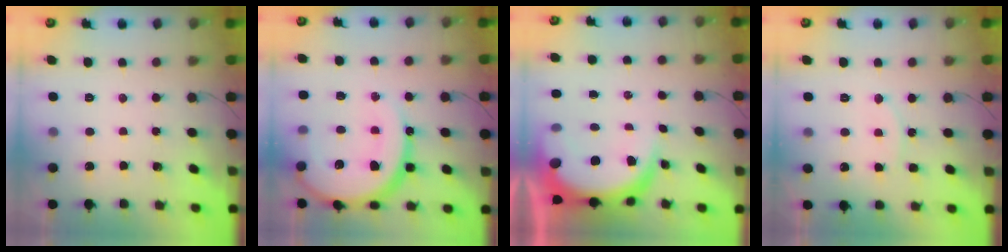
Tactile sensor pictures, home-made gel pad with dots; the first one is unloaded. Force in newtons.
{"total": 20.8, "press": 20.7, "slide": 2.0}
{"total": 9.5, "press": 9.5, "slide": 1.2}
{"total": 7.2, "press": 7.2, "slide": 0.4}